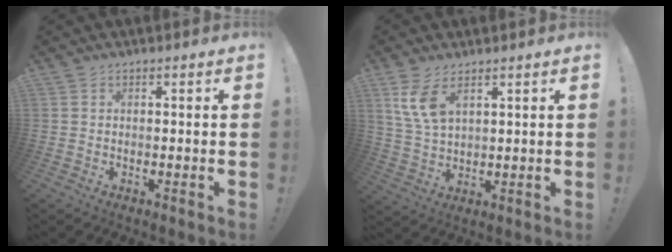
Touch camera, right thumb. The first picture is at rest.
{"total": 8.3, "force": [4.6, 3.9, 5.7], "torque": [-0.110, -0.018, 0.086]}